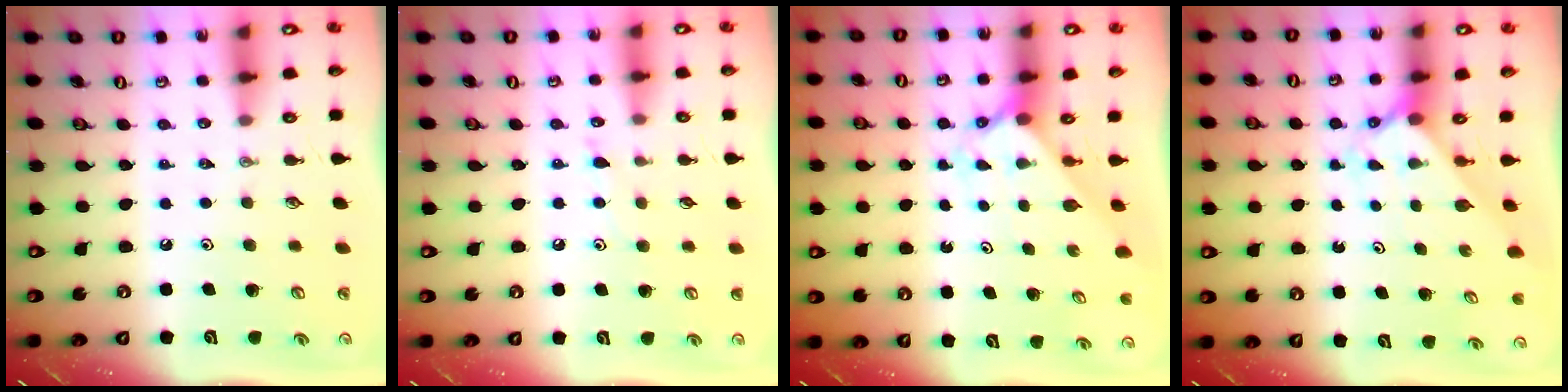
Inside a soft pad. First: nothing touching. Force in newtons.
{"total": 5.2, "press": 5.1, "slide": 0.6}
{"total": 2.1, "press": 2.1, "slide": 0.2}
{"total": 2.1, "press": 2.1, "slide": 0.2}